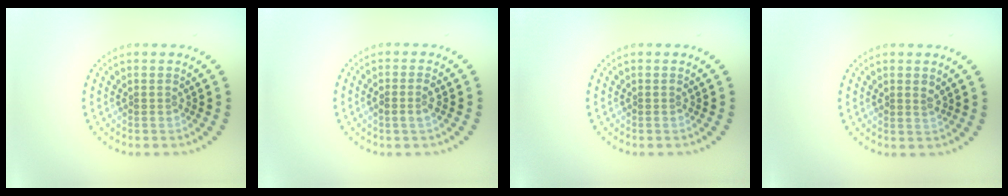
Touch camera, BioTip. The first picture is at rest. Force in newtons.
{"total": 1.4, "press": 1.3, "slide": 0.4}
{"total": 0.0}
{"total": 0.9, "press": 0.9, "slide": 0.2}